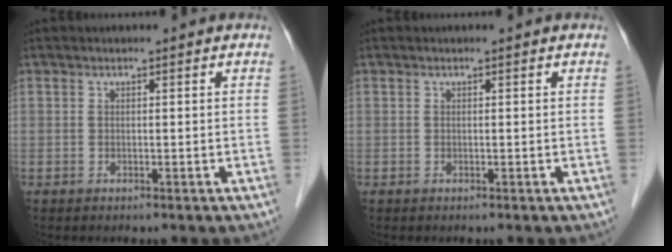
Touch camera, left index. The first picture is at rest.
{"total": 0.0}